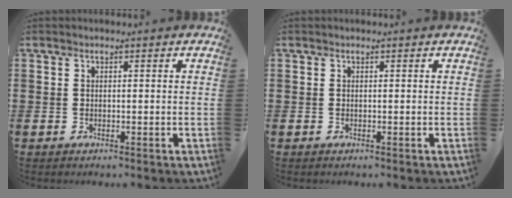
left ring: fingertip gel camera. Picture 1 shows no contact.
{"total": 0.0}